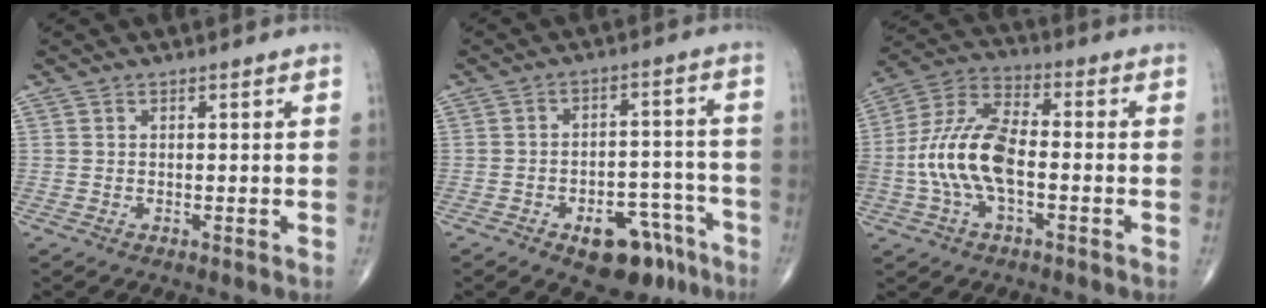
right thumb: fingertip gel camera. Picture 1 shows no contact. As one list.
[{"total": 12.4, "force": [-8.0, 5.7, 7.6], "torque": [-0.086, 0.068, -0.116]}, {"total": 14.0, "force": [-2.4, 6.8, 12.0], "torque": [-0.258, 0.038, -0.050]}]